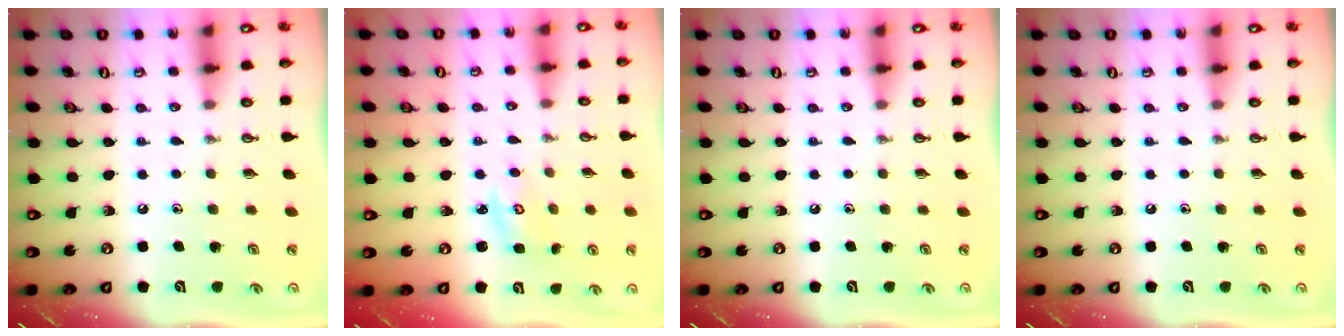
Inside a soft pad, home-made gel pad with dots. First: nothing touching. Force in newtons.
{"total": 2.9, "press": 2.9, "slide": 0.4}
{"total": 0.0}
{"total": 0.0}